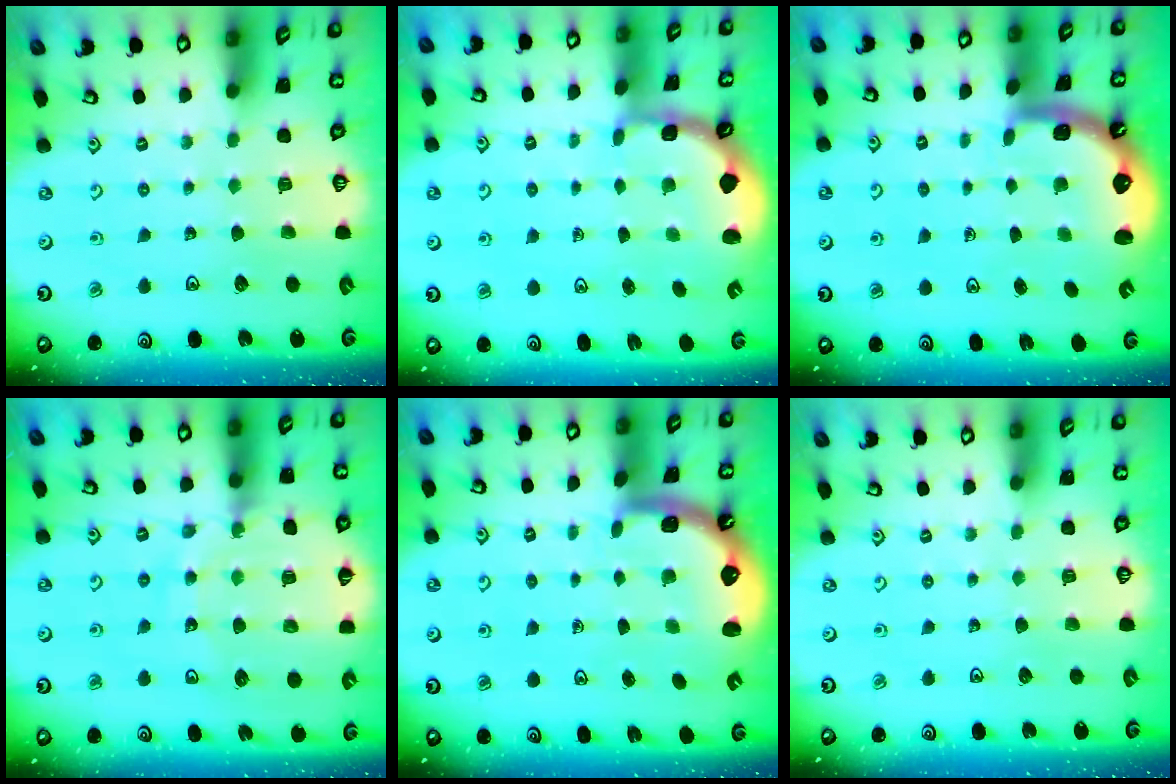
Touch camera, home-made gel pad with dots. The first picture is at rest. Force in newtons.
{"total": 1.7, "press": 1.6, "slide": 0.5}
{"total": 1.6, "press": 1.5, "slide": 0.6}
{"total": 12.7, "press": 12.5, "slide": 2.4}
{"total": 1.6, "press": 1.5, "slide": 0.6}
{"total": 0.0}